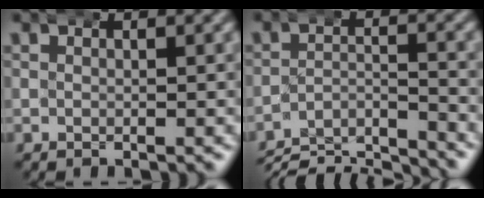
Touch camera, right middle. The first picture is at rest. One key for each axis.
{"total": 8.7, "fx": -7.8, "fy": 2.7, "fz": 2.6, "tx": -0.043, "ty": -0.031, "tz": -0.125}